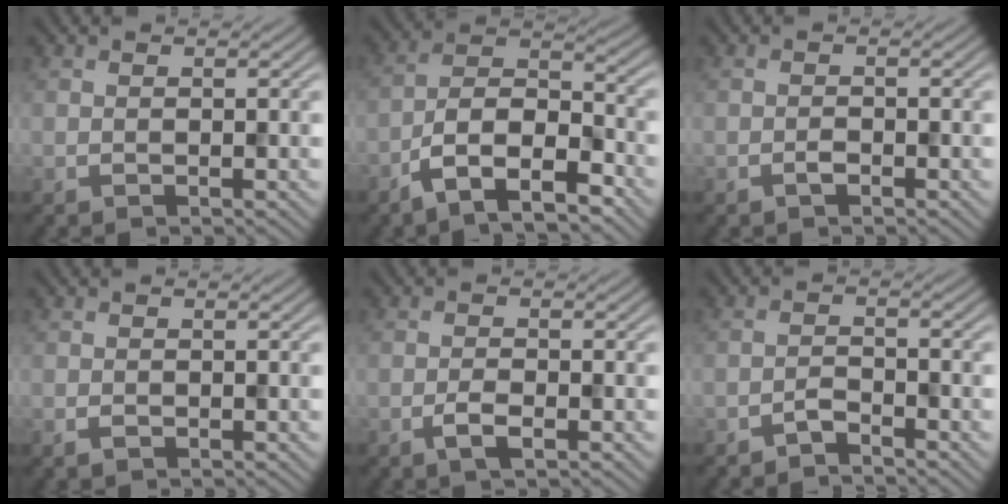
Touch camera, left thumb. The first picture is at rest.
{"total": 9.6, "force": [-6.3, 3.5, 6.4], "torque": [-0.111, 0.005, -0.131]}
{"total": 1.0, "force": [-0.7, 0.5, 0.7], "torque": [-0.012, 0.003, -0.014]}
{"total": 0.9, "force": [-0.4, 0.6, 0.5], "torque": [-0.013, -0.002, -0.009]}
{"total": 2.2, "force": [-1.1, 0.8, 1.7], "torque": [-0.037, 0.001, -0.025]}
{"total": 1.8, "force": [-1.6, 0.3, 0.7], "torque": [-0.012, 0.007, -0.038]}